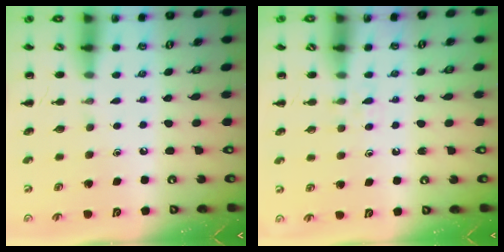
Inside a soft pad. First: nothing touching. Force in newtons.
{"total": 3.0, "press": 2.7, "slide": 1.2}